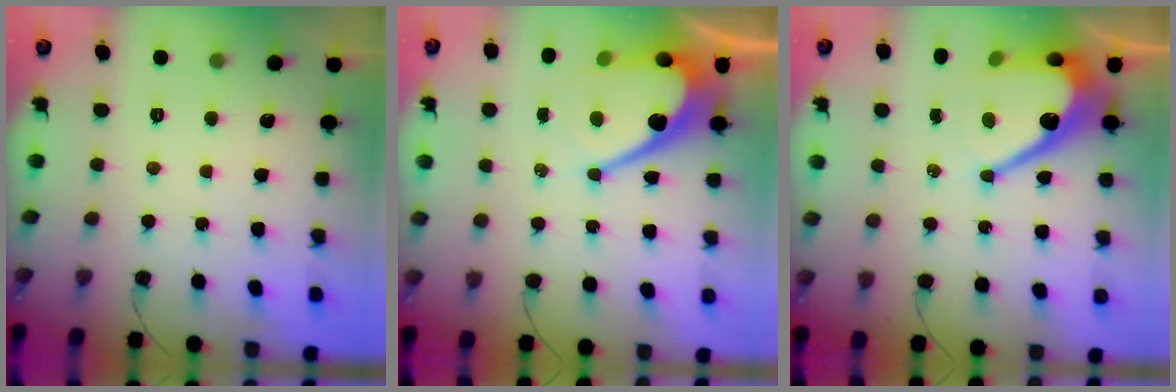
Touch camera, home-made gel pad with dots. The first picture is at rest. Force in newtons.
{"total": 13.7, "press": 13.6, "slide": 1.2}
{"total": 12.6, "press": 12.6, "slide": 1.1}